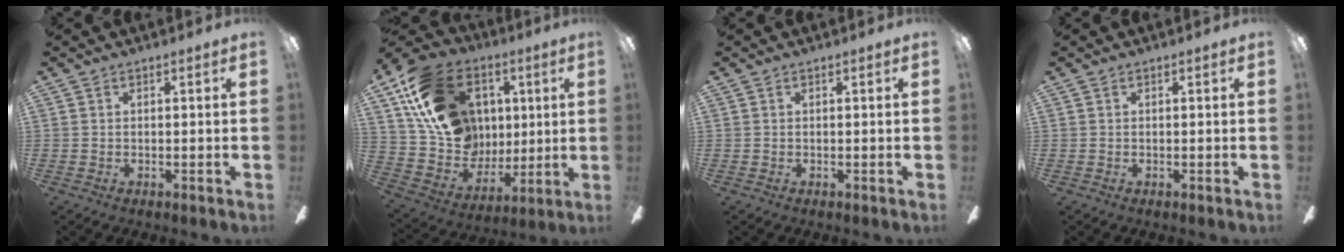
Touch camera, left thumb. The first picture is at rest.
{"total": 22.6, "force": [7.6, 17.2, 12.4], "torque": [-0.238, -0.009, 0.157]}
{"total": 0.0}
{"total": 0.0}